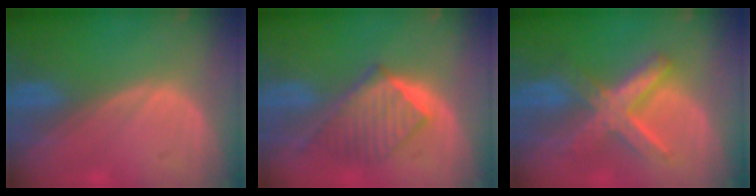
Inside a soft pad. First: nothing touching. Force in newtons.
{"total": 6.7, "press": 6.6, "slide": 0.6}
{"total": 8.2, "press": 8.2, "slide": 0.7}